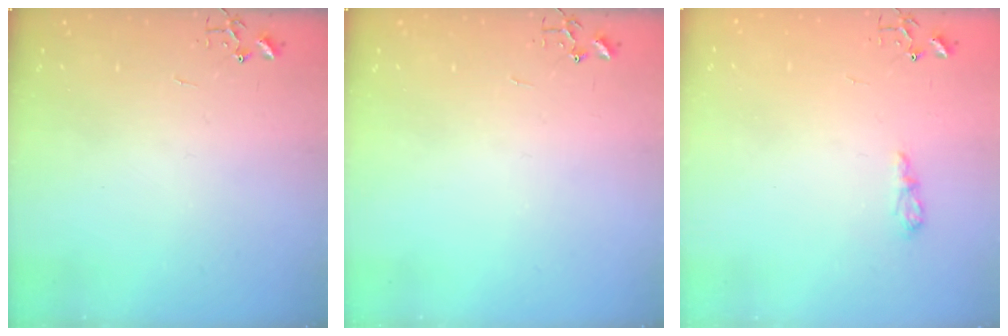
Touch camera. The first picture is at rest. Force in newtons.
{"total": 0.0}
{"total": 6.3, "press": 6.2, "slide": 0.8}